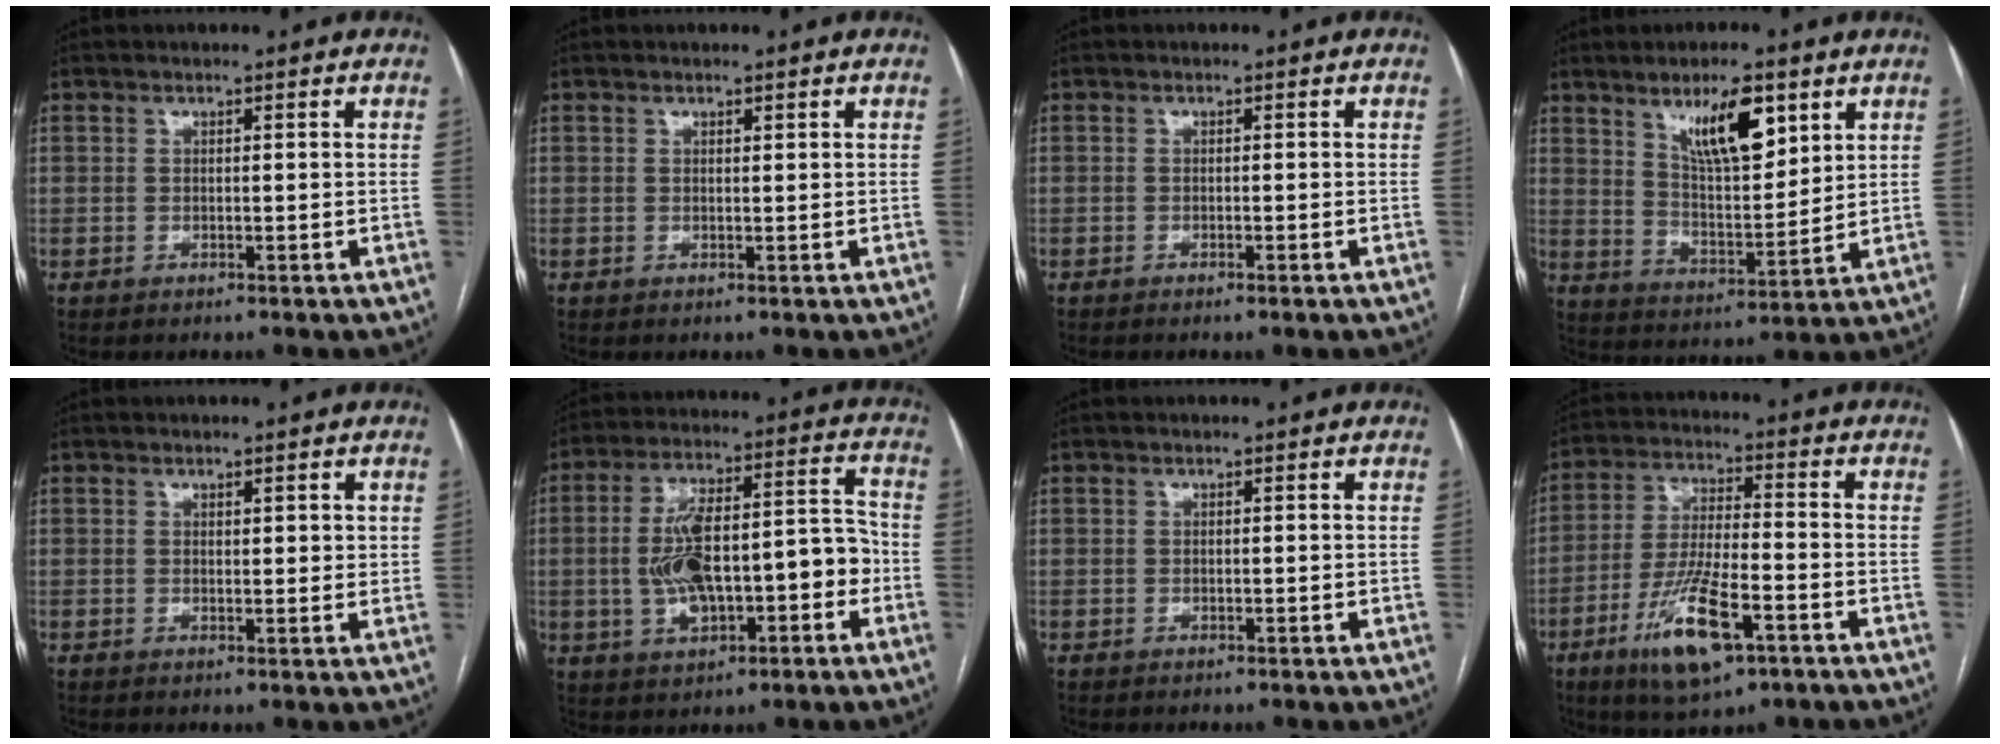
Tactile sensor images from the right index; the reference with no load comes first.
{"total": 0.6, "force": [0.4, 0.2, 0.3], "torque": [-0.007, -0.002, 0.007]}
{"total": 0.7, "force": [-0.4, -0.1, 0.5], "torque": [-0.012, -0.001, -0.004]}
{"total": 11.3, "force": [6.3, 3.2, 8.8], "torque": [-0.153, -0.001, 0.117]}
{"total": 2.0, "force": [1.0, 0.8, 1.6], "torque": [-0.023, -0.001, 0.015]}
{"total": 14.5, "force": [-2.7, 5.6, 13.1], "torque": [-0.225, 0.040, -0.034]}
{"total": 0.0}
{"total": 12.8, "force": [-6.2, 3.1, 10.7], "torque": [-0.211, -0.016, -0.106]}